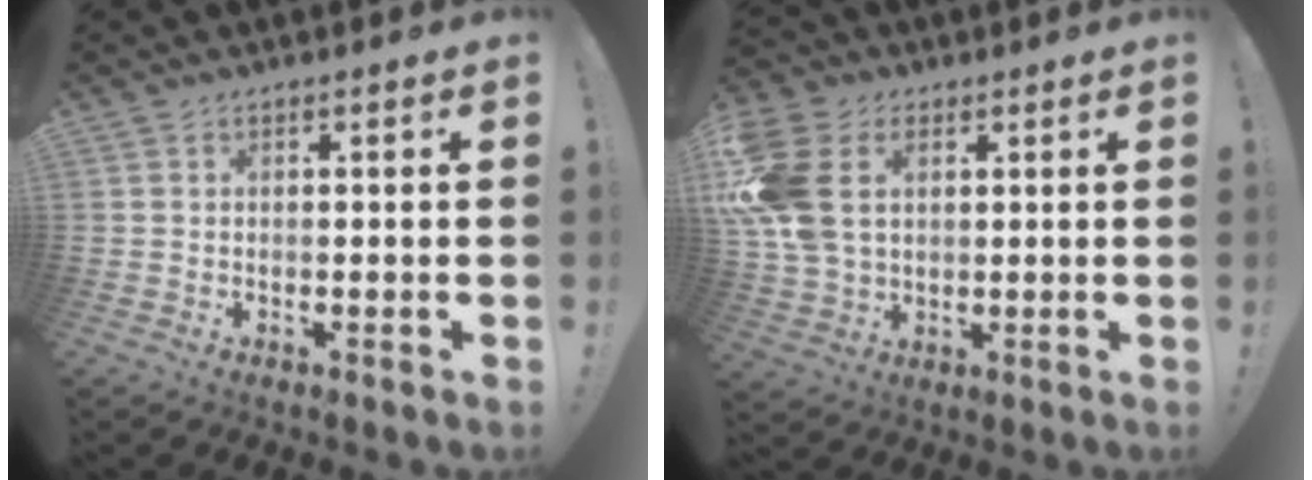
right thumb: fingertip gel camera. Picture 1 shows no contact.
{"total": 15.2, "force": [4.0, 10.7, 9.9], "torque": [-0.202, -0.013, 0.078]}